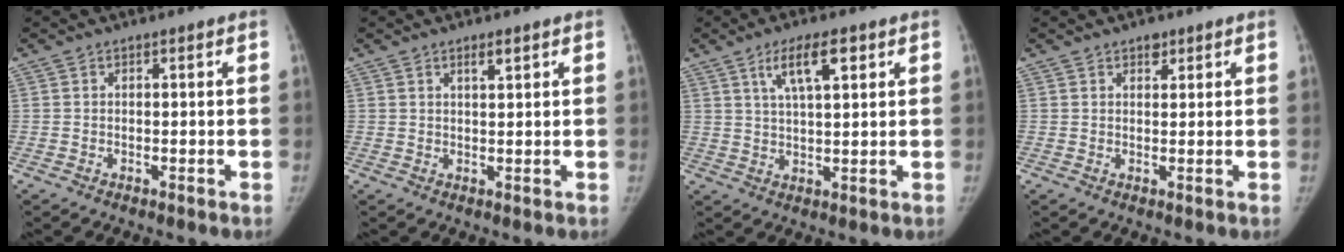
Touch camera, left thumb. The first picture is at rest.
{"total": 2.1, "force": [1.4, 0.5, 1.5], "torque": [-0.022, -0.008, 0.024]}
{"total": 7.4, "force": [3.7, 2.2, 6.1], "torque": [-0.101, -0.009, 0.066]}
{"total": 1.8, "force": [1.2, 1.1, 0.8], "torque": [0.003, -0.005, 0.014]}